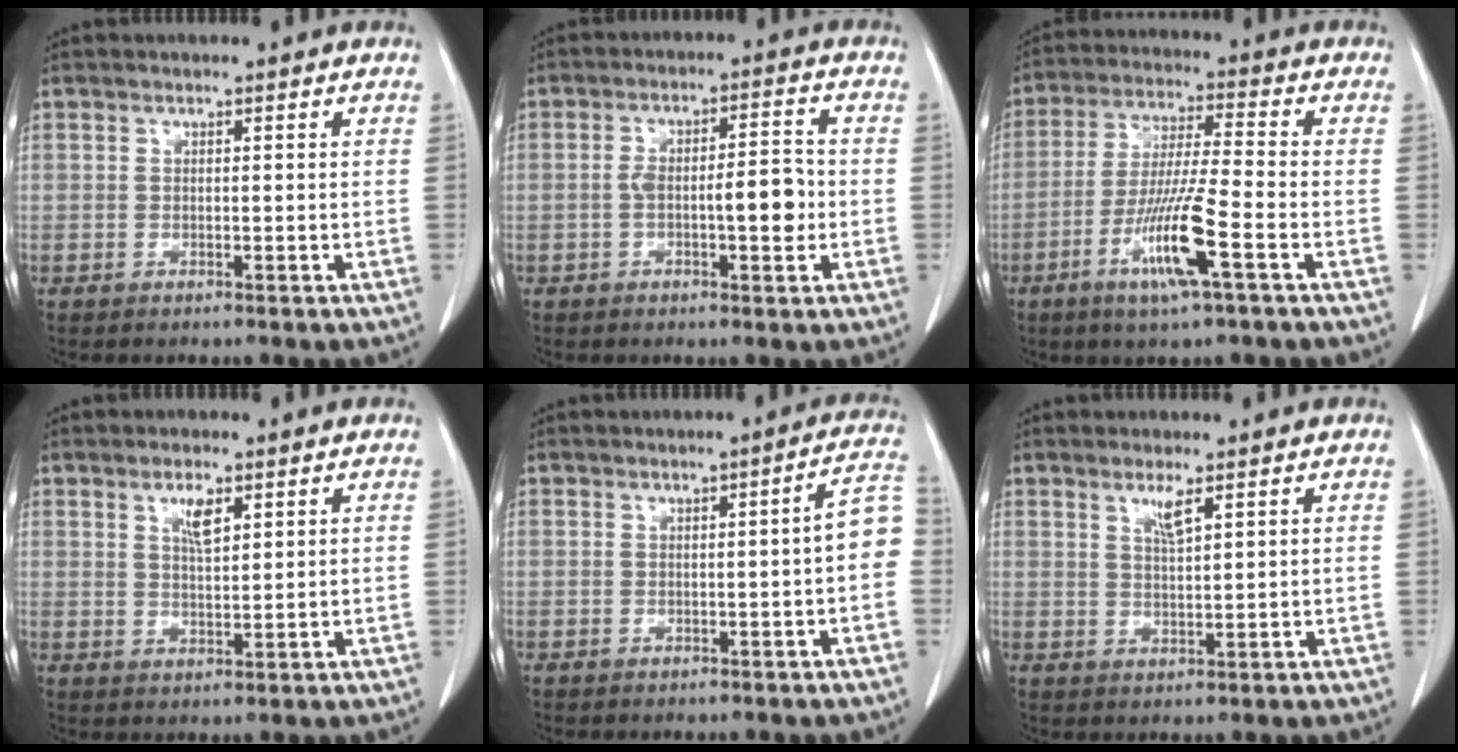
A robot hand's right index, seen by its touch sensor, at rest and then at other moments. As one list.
[{"total": 6.9, "force": [-1.3, 1.8, 6.5], "torque": [-0.110, 0.018, -0.016]}, {"total": 11.4, "force": [-4.7, -0.1, 10.3], "torque": [-0.201, -0.016, -0.090]}, {"total": 3.6, "force": [1.9, 1.0, 2.9], "torque": [-0.055, 0.000, 0.036]}, {"total": 4.9, "force": [-0.3, 0.3, 4.9], "torque": [-0.052, 0.010, -0.007]}, {"total": 2.8, "force": [1.7, 0.1, 2.2], "torque": [-0.046, -0.004, 0.035]}]